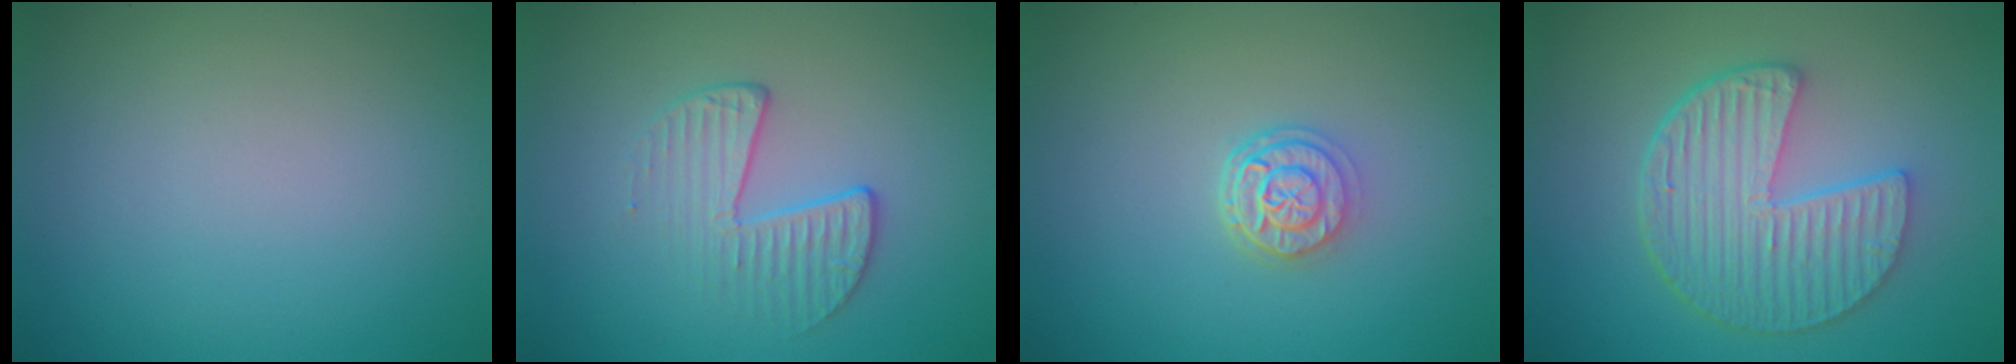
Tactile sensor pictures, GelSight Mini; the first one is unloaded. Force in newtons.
{"total": 2.4, "press": 1.7, "slide": 1.8}
{"total": 3.0, "press": 2.4, "slide": 1.9}
{"total": 6.5, "press": 4.9, "slide": 4.2}